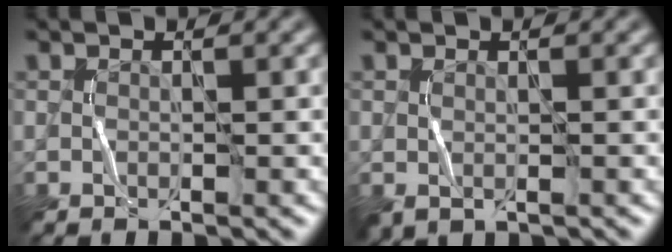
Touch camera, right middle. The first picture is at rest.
{"total": 0.9, "force": [-0.1, 0.5, 0.8], "torque": [-0.014, -0.005, 0.002]}